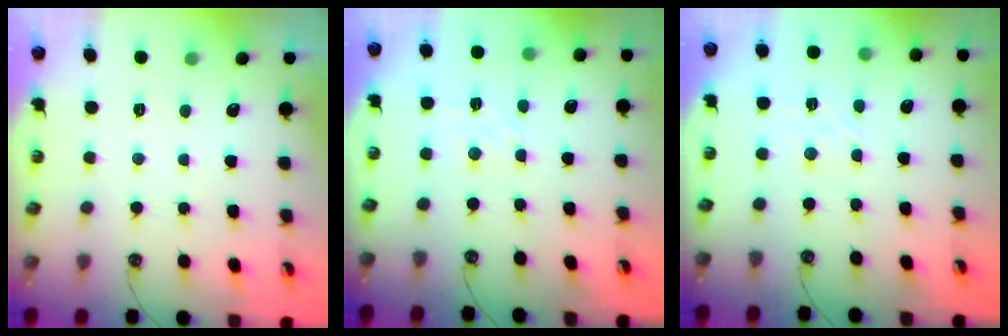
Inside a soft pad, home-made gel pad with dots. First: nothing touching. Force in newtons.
{"total": 2.9, "press": 2.9, "slide": 0.5}
{"total": 2.2, "press": 2.1, "slide": 0.5}